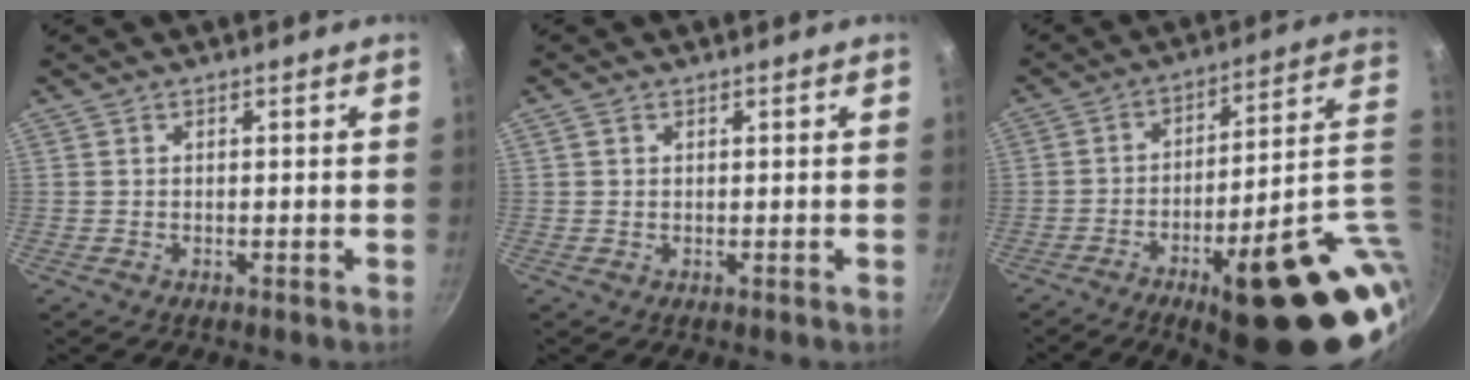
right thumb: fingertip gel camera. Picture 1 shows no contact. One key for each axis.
{"total": 0.9, "fx": 0.5, "fy": 0.7, "fz": 0.4, "tx": -0.008, "ty": 0.002, "tz": 0.008}
{"total": 26.3, "fx": -6.0, "fy": 7.6, "fz": 24.4, "tx": -0.278, "ty": 0.019, "tz": -0.072}